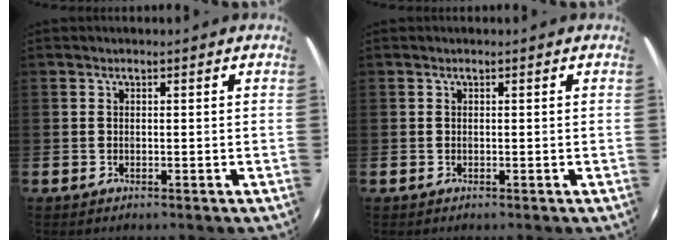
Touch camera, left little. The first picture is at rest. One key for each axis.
{"total": 0.0}